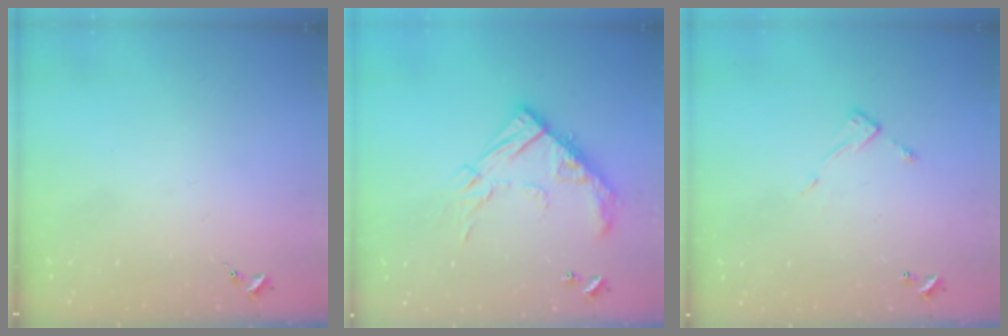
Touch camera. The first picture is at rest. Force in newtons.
{"total": 17.6, "press": 17.6, "slide": 1.2}
{"total": 6.7, "press": 6.7, "slide": 0.2}